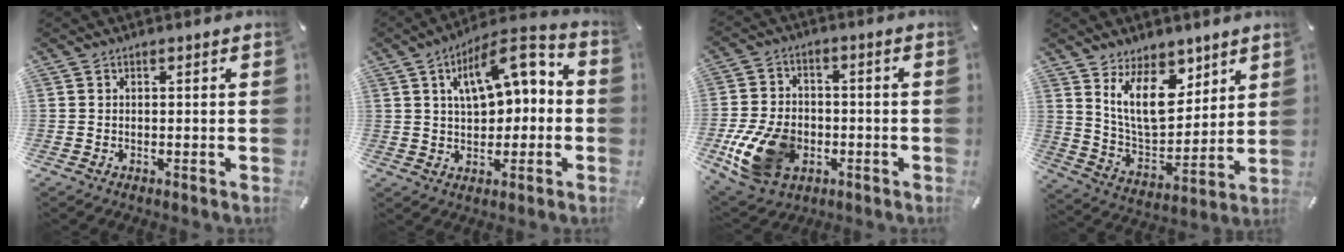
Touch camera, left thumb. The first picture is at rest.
{"total": 12.6, "force": [3.8, 7.4, 9.4], "torque": [-0.138, -0.011, 0.064]}
{"total": 14.4, "force": [-4.3, 10.4, 9.1], "torque": [-0.188, 0.019, -0.073]}
{"total": 15.2, "force": [9.0, 8.5, 8.8], "torque": [-0.174, -0.054, 0.165]}